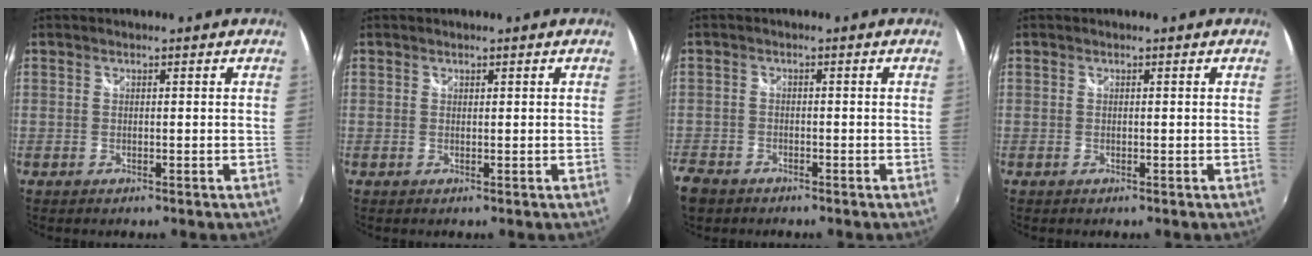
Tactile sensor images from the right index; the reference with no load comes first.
{"total": 0.0}
{"total": 5.2, "force": [-3.6, 3.5, 1.3], "torque": [-0.046, -0.002, -0.071]}
{"total": 0.0}